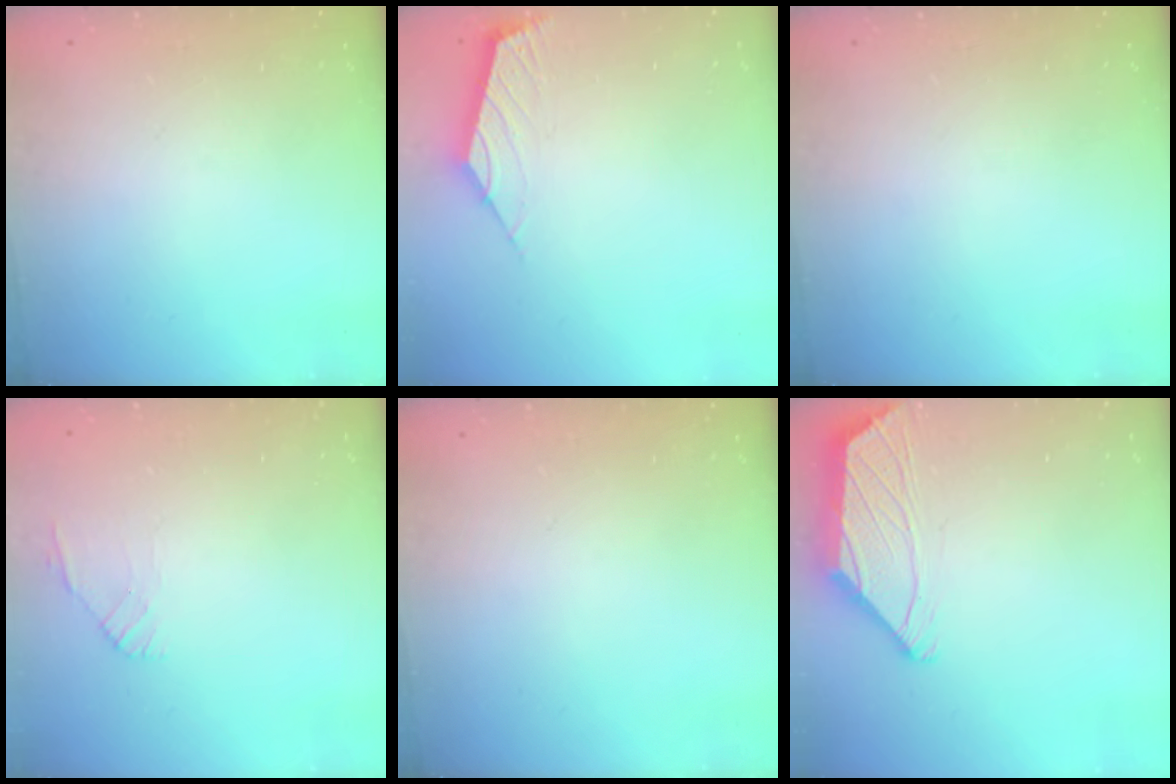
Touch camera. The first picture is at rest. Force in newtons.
{"total": 2.4, "press": 2.3, "slide": 0.6}
{"total": 0.0}
{"total": 2.8, "press": 2.6, "slide": 0.8}
{"total": 0.0}
{"total": 2.2, "press": 2.1, "slide": 0.7}